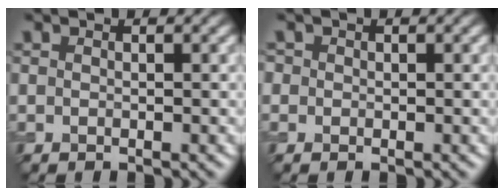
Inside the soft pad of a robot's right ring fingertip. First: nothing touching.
{"total": 0.9, "force": [0.2, 0.9, 0.1], "torque": [0.004, -0.001, -0.005]}